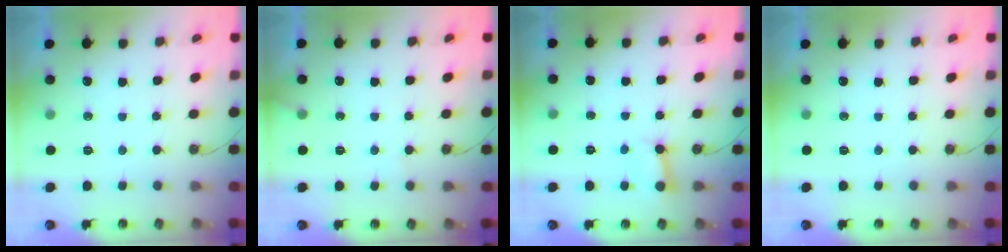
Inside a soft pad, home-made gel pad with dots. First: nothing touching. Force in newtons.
{"total": 4.4, "press": 4.3, "slide": 0.2}
{"total": 3.1, "press": 3.1, "slide": 0.1}
{"total": 0.0}